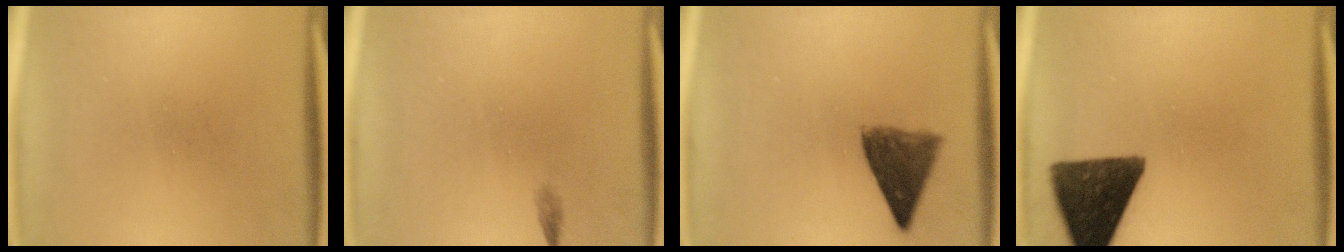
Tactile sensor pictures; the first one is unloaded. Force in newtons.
{"total": 0.6}
{"total": 7.2}
{"total": 13.6}